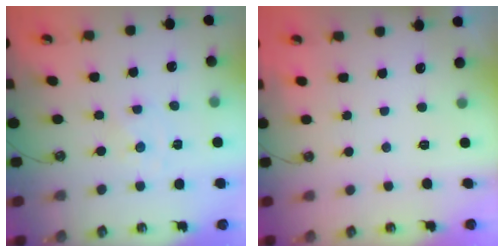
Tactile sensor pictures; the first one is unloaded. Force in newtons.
{"total": 0.0}